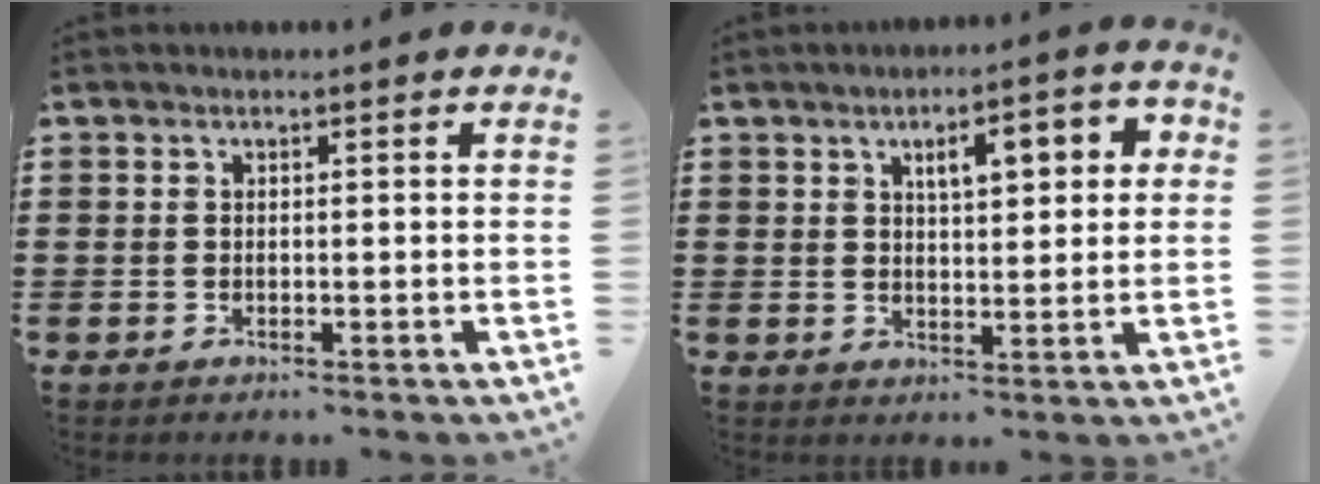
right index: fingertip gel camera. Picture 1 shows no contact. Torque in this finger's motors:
{"motor_torque": [0.64, -0.01, 0.48, 0.14]}